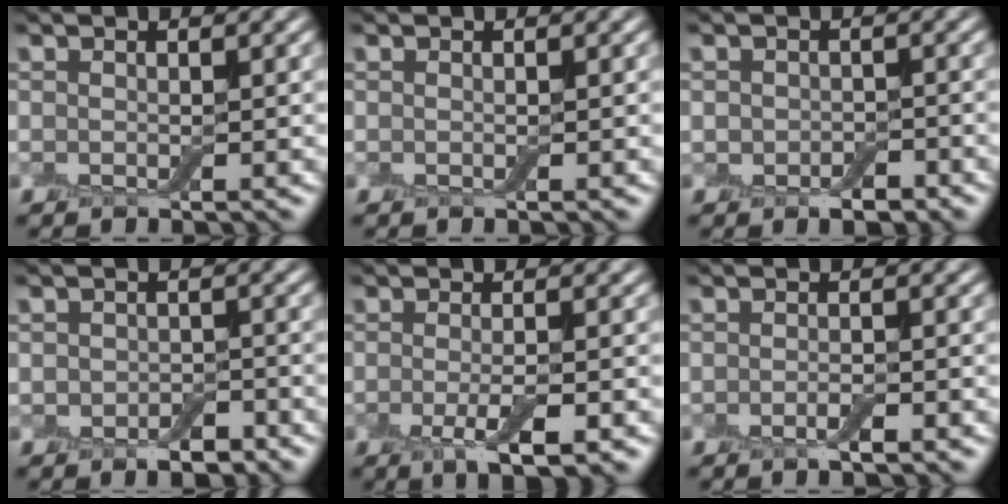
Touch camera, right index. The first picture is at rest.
{"total": 0.0}
{"total": 2.3, "force": [-0.9, 1.5, 1.4], "torque": [-0.021, -0.006, -0.018]}
{"total": 2.7, "force": [-1.3, 1.7, 1.6], "torque": [-0.023, -0.006, -0.023]}
{"total": 3.3, "force": [-1.2, 0.8, 3.0], "torque": [-0.057, -0.009, -0.020]}
{"total": 1.2, "force": [-0.6, 0.2, 1.0], "torque": [-0.017, -0.004, -0.011]}